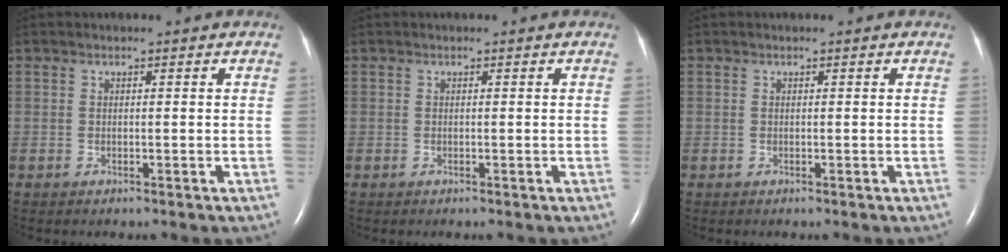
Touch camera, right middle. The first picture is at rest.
{"total": 0.0}
{"total": 0.0}